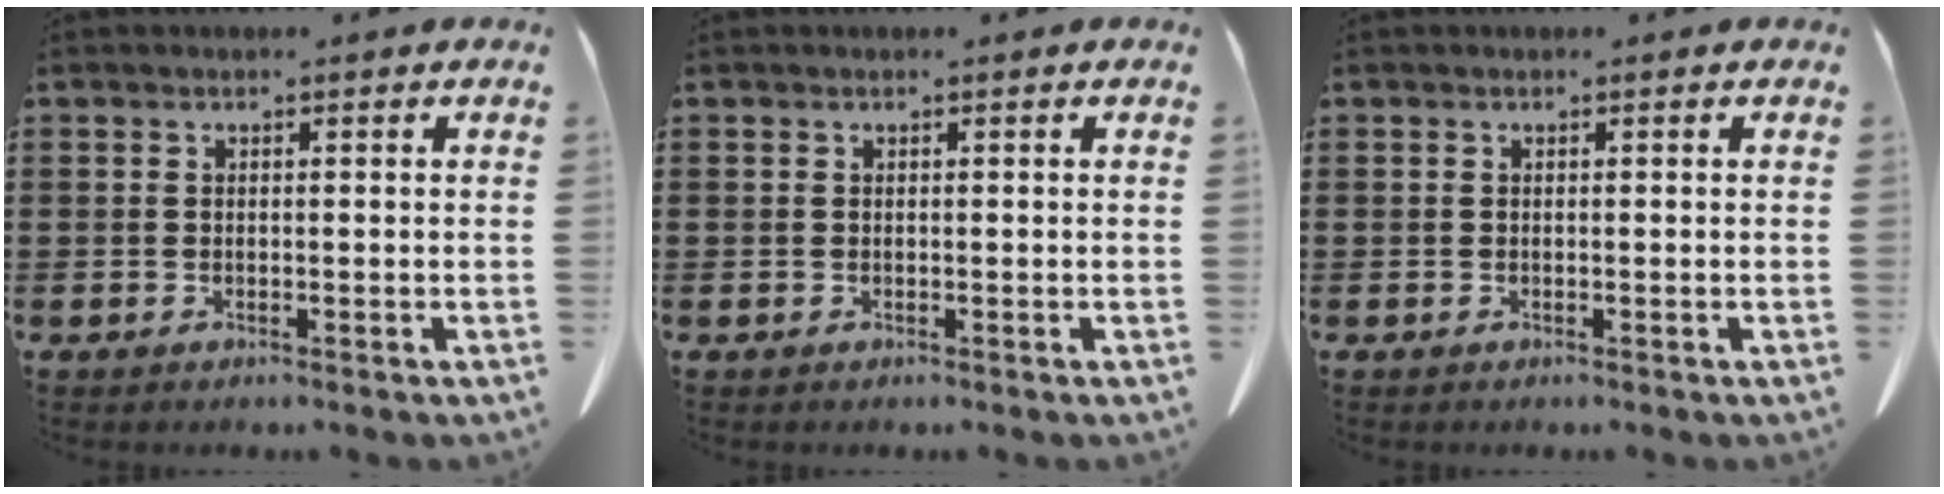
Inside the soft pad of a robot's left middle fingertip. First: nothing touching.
{"total": 0.0}
{"total": 0.0}